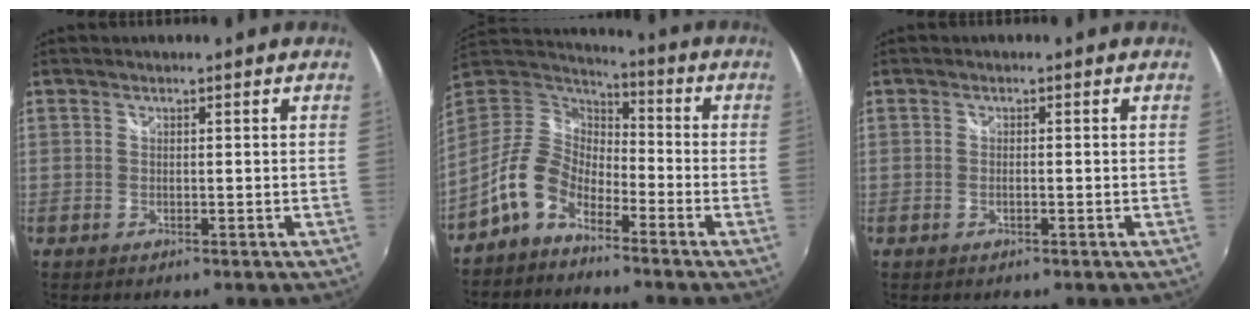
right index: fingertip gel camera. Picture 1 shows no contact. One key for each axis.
{"total": 10.4, "fx": -6.3, "fy": 5.9, "fz": 5.7, "tx": -0.119, "ty": 0.022, "tz": -0.129}
{"total": 0.6, "fx": -0.3, "fy": 0.2, "fz": 0.5, "tx": -0.012, "ty": -0.001, "tz": -0.005}